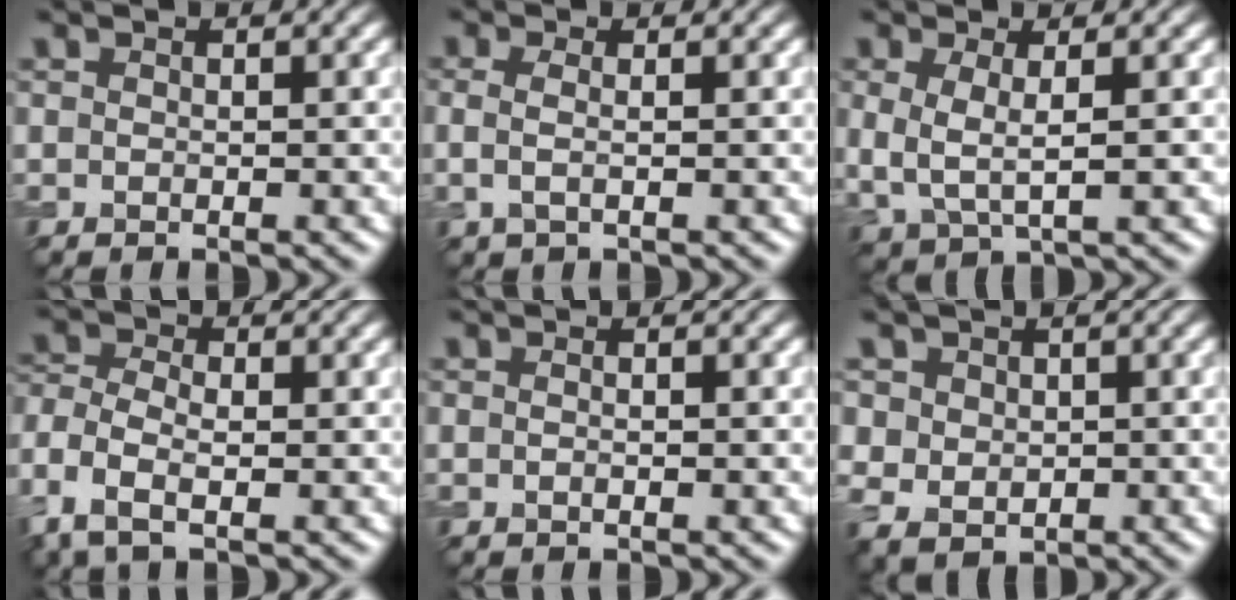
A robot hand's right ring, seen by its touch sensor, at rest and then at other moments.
{"total": 1.6, "force": [0.0, 0.5, 1.6], "torque": [-0.036, -0.001, -0.002]}
{"total": 2.7, "force": [0.4, 1.0, 2.4], "torque": [-0.057, -0.008, 0.013]}
{"total": 4.5, "force": [-2.0, 2.6, 3.2], "torque": [-0.086, 0.000, -0.053]}
{"total": 1.2, "force": [0.4, 0.5, 1.0], "torque": [-0.001, -0.003, -0.006]}
{"total": 4.0, "force": [1.2, 3.5, 1.4], "torque": [-0.037, 0.010, 0.021]}